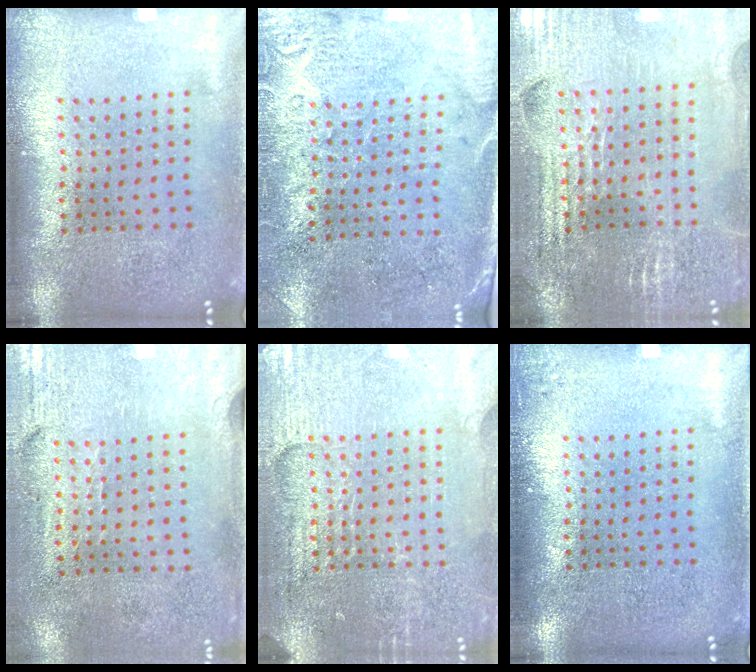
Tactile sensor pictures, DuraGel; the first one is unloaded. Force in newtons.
{"total": 2.7, "press": 2.4, "slide": 1.4}
{"total": 2.9, "press": 2.9, "slide": 0.5}
{"total": 2.9, "press": 2.5, "slide": 1.5}
{"total": 3.3, "press": 3.3, "slide": 0.7}
{"total": 0.8, "press": 0.8, "slide": 0.2}